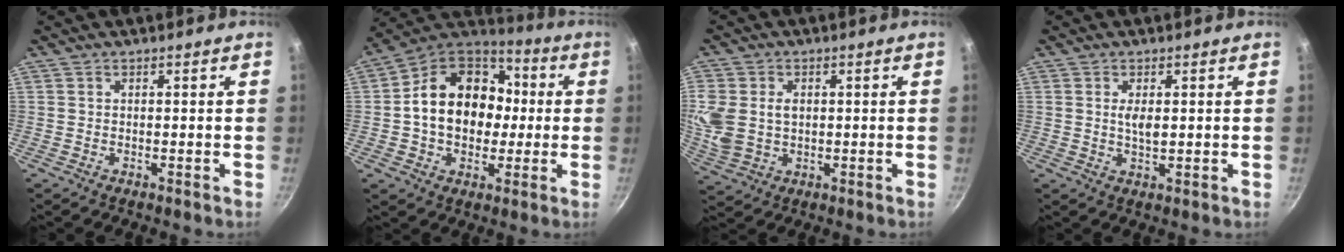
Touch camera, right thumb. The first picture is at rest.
{"total": 19.6, "force": [0.5, 15.1, 12.5], "torque": [-0.178, 0.036, -0.002]}
{"total": 10.0, "force": [1.0, 7.5, 6.6], "torque": [-0.140, -0.005, 0.022]}
{"total": 3.1, "force": [0.5, 1.3, 2.8], "torque": [-0.046, -0.003, 0.011]}